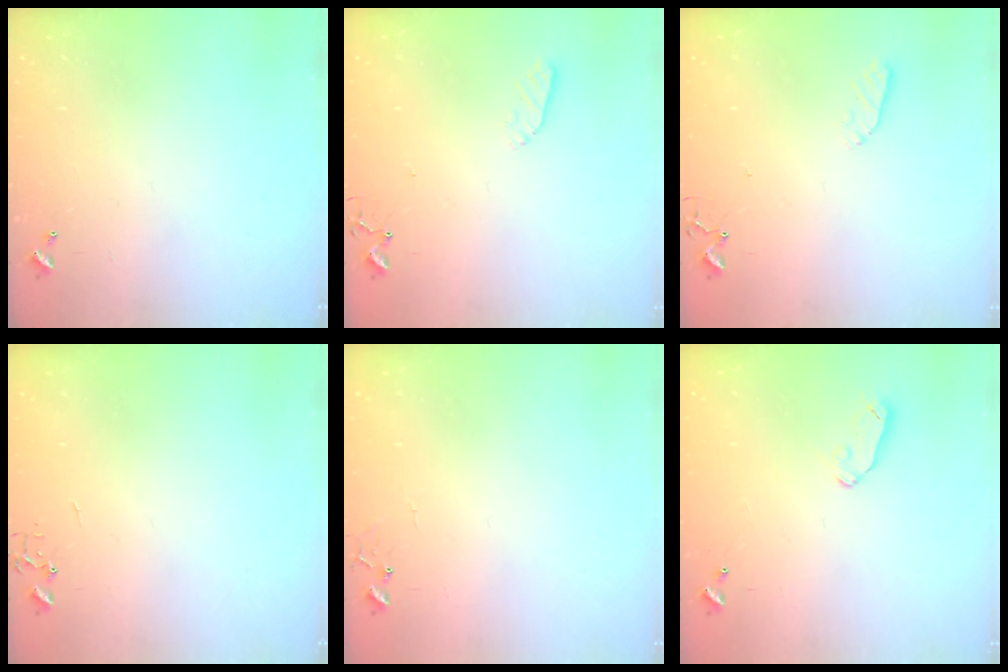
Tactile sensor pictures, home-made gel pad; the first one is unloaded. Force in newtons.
{"total": 3.9, "press": 3.9, "slide": 0.4}
{"total": 3.9, "press": 3.9, "slide": 0.4}
{"total": 0.0}
{"total": 7.0, "press": 7.0, "slide": 0.6}
{"total": 6.4, "press": 6.3, "slide": 1.0}